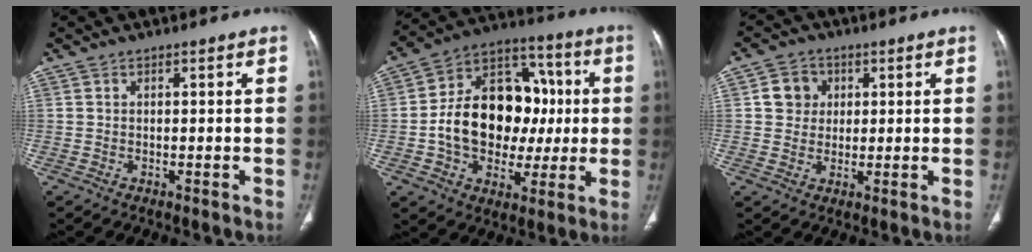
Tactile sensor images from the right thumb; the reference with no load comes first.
{"total": 21.9, "force": [-0.3, 15.9, 15.0], "torque": [-0.208, 0.043, 0.005]}
{"total": 5.5, "force": [1.3, 5.0, 1.8], "torque": [-0.004, 0.002, 0.019]}